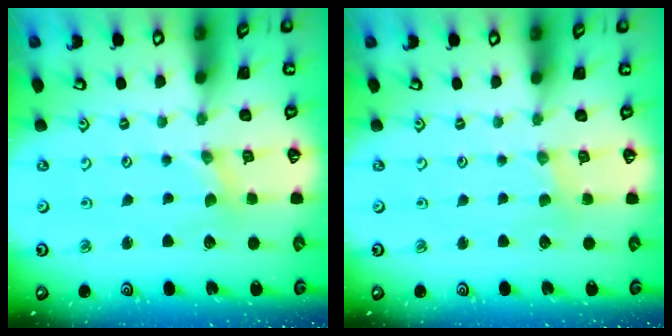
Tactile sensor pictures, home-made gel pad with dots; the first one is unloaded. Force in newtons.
{"total": 1.0, "press": 0.9, "slide": 0.3}